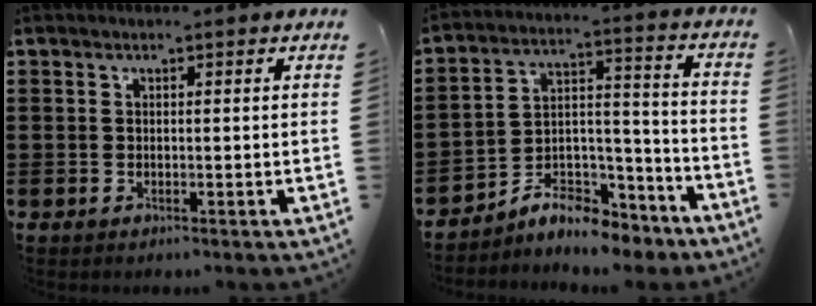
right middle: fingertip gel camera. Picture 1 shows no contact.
{"total": 7.3, "force": [-6.6, 2.4, 2.1], "torque": [-0.035, 0.013, -0.125]}